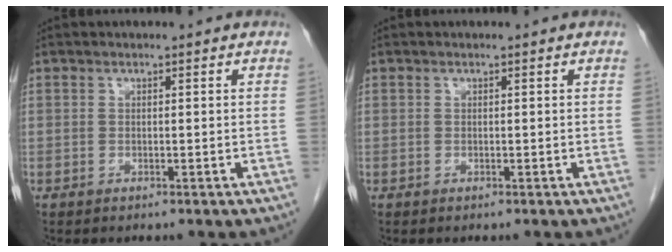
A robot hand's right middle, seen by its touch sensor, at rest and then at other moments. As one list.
[{"total": 0.0}]